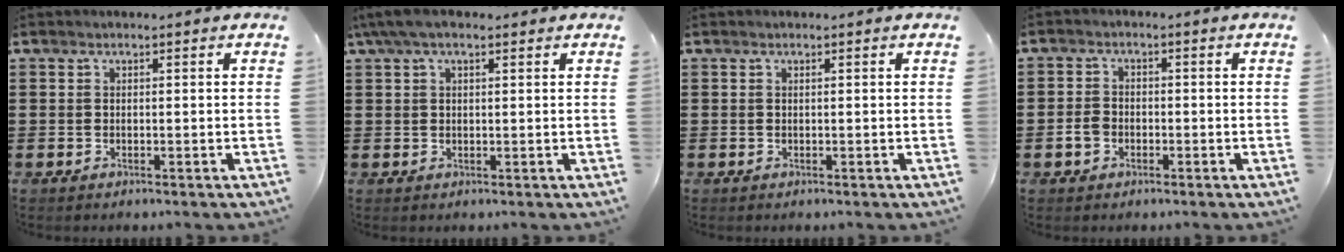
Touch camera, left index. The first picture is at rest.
{"total": 3.4, "force": [1.7, 1.4, 2.6], "torque": [-0.055, 0.010, 0.031]}
{"total": 0.0}
{"total": 2.8, "force": [-1.0, 2.1, 1.5], "torque": [-0.038, 0.000, -0.021]}